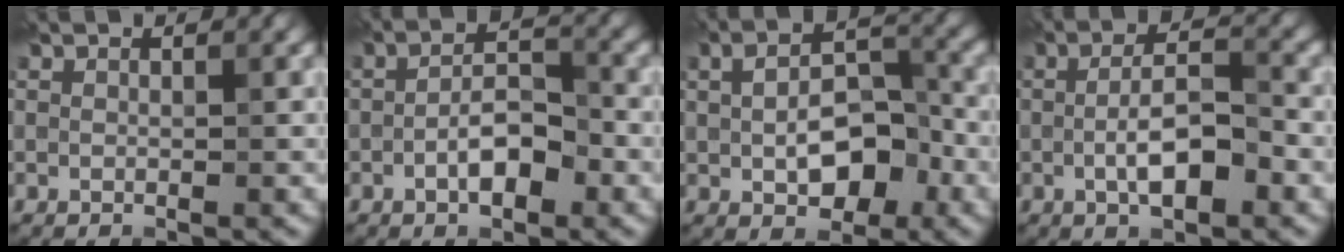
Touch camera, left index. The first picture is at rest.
{"total": 3.7, "force": [-1.5, 1.5, 3.1], "torque": [-0.052, 0.008, -0.029]}
{"total": 6.5, "force": [-0.6, 3.9, 5.1], "torque": [-0.095, -0.006, -0.005]}
{"total": 4.7, "force": [-1.1, 1.6, 4.3], "torque": [-0.081, 0.003, -0.023]}